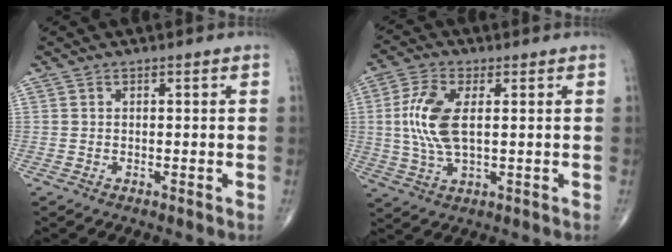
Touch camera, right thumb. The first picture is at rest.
{"total": 10.1, "force": [1.2, 4.7, 8.9], "torque": [-0.199, -0.001, 0.026]}